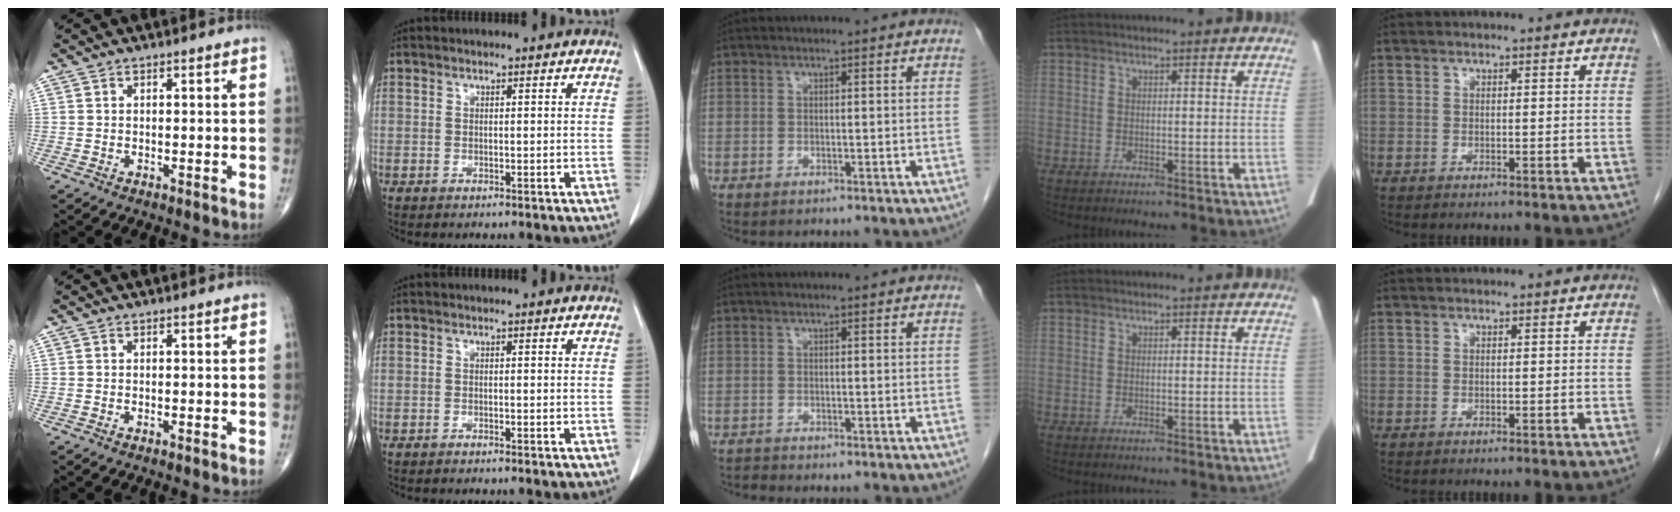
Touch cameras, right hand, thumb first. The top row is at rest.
{"index": {"total": 1.1, "force": [-0.9, -0.1, 0.5], "torque": [-0.009, 0.000, -0.012]}, "middle": {"total": 0.6, "force": [-0.6, 0.0, -0.2], "torque": [-0.004, -0.005, -0.013]}}